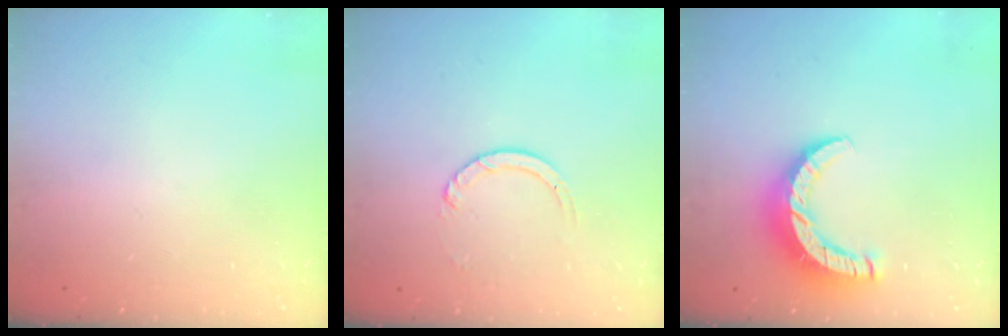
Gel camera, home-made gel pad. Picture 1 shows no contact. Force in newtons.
{"total": 3.9, "press": 3.9, "slide": 0.4}
{"total": 9.4, "press": 9.4, "slide": 0.8}